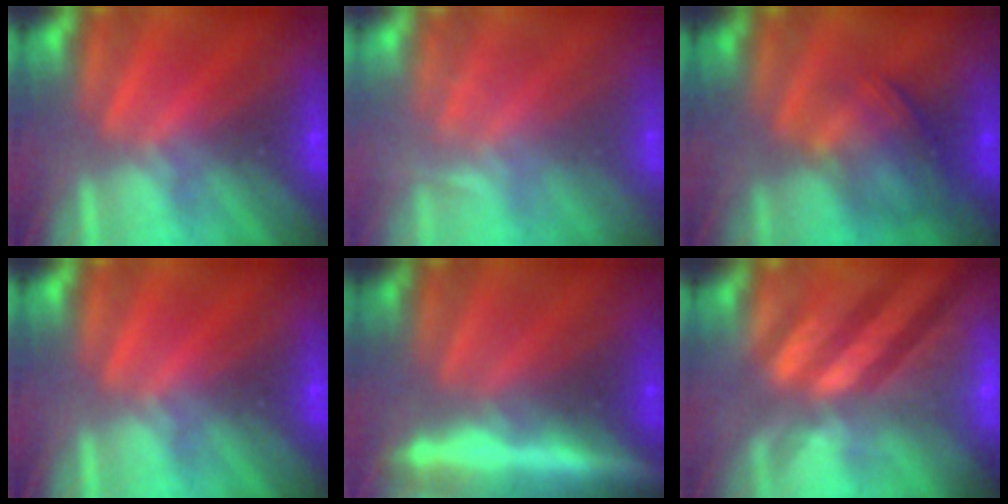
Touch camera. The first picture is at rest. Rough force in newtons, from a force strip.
{"total": 2.2}
{"total": 1.9}
{"total": 0.0}
{"total": 6.5}
{"total": 6.9}